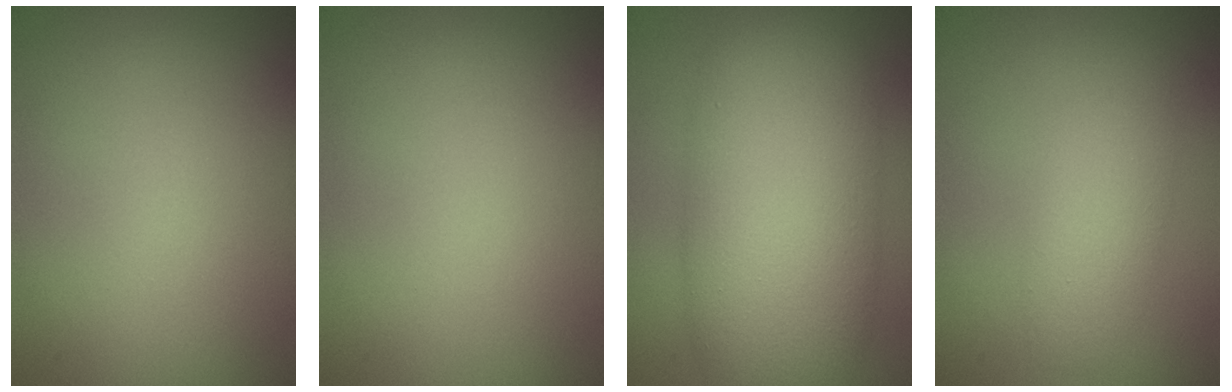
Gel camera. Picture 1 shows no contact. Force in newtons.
{"total": 0.0}
{"total": 12.0, "press": 12.0, "slide": 0.3}
{"total": 2.0, "press": 1.9, "slide": 0.2}